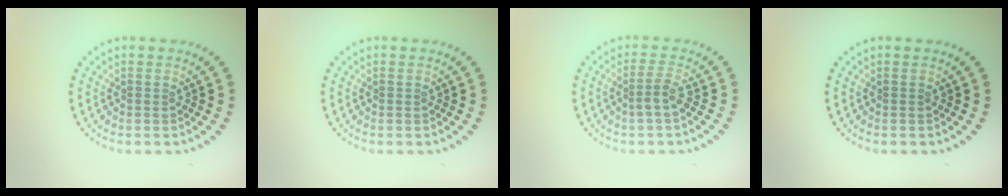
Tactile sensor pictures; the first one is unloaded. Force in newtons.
{"total": 0.0}
{"total": 1.9, "press": 1.3, "slide": 1.3}
{"total": 0.0}